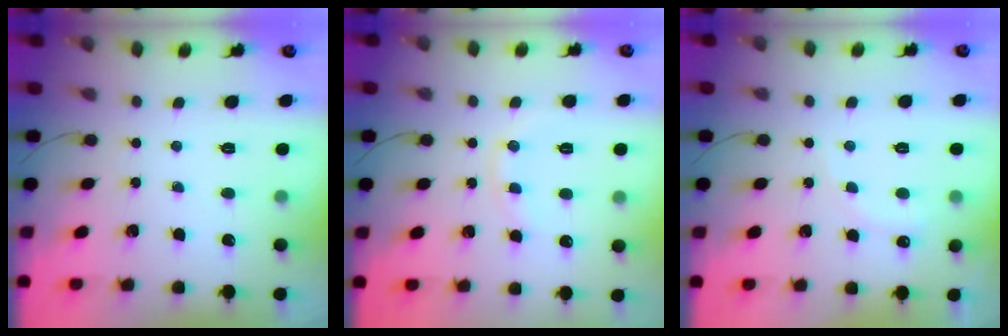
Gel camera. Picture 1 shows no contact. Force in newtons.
{"total": 6.9, "press": 6.8, "slide": 1.2}
{"total": 5.5, "press": 5.4, "slide": 1.1}